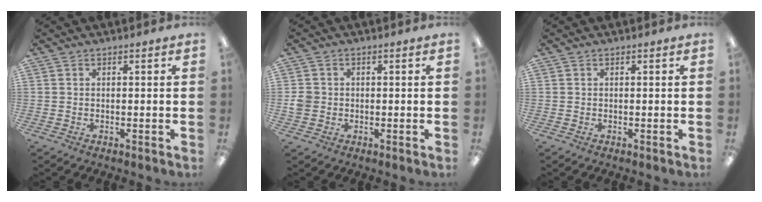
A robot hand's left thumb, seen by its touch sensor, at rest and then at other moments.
{"total": 2.8, "force": [-0.2, 2.7, 0.9], "torque": [-0.008, 0.003, -0.006]}
{"total": 0.0}